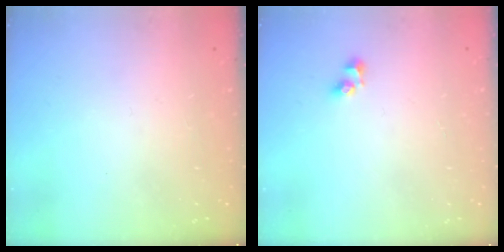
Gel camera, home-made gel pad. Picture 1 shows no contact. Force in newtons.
{"total": 4.0, "press": 4.0, "slide": 0.4}